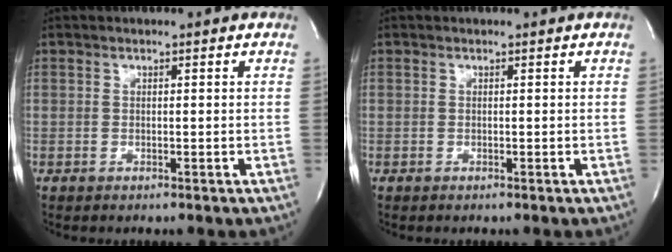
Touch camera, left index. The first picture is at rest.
{"total": 0.0}